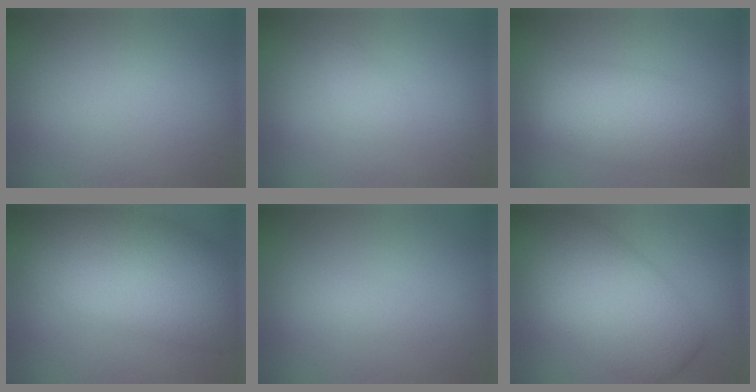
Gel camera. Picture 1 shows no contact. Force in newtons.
{"total": 0.8, "press": 0.8, "slide": 0.0}
{"total": 5.7, "press": 5.7, "slide": 0.3}
{"total": 12.7, "press": 12.6, "slide": 0.8}
{"total": 0.9, "press": 0.9, "slide": 0.1}
{"total": 8.6, "press": 8.5, "slide": 0.5}